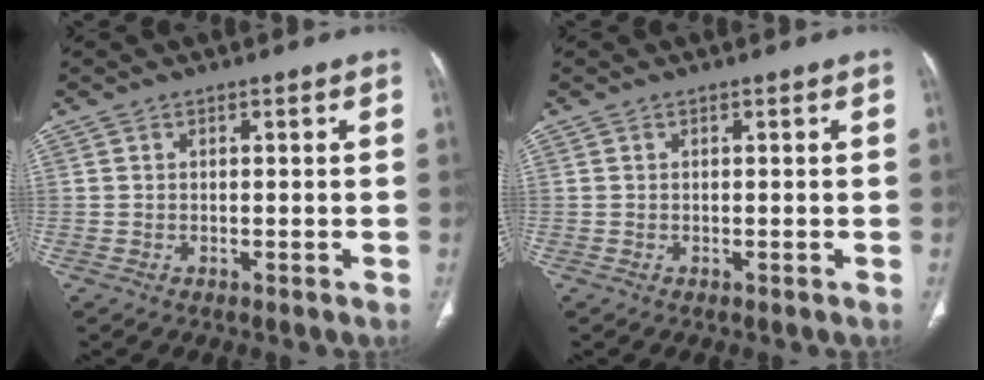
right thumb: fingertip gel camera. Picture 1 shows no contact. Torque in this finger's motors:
{"motor_torque": [0.00, 0.00, -0.11, 0.34, 0.02]}